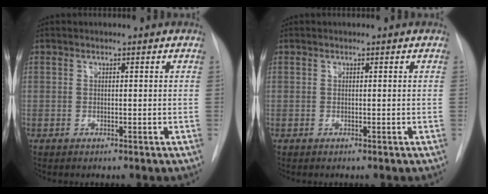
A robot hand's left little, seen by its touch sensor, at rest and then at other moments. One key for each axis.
{"total": 0.0}